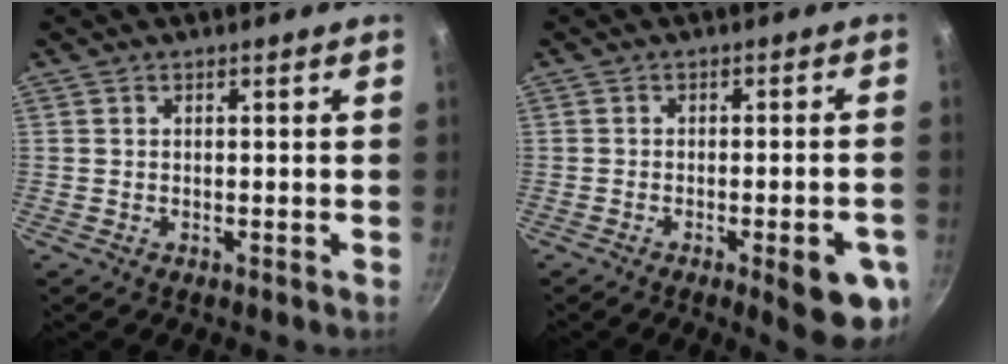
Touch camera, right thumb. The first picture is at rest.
{"total": 10.1, "force": [-3.9, 2.7, 8.9], "torque": [-0.086, 0.013, -0.044]}